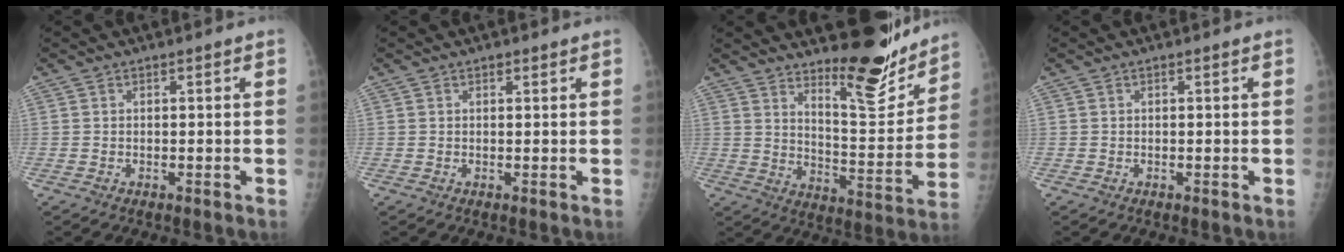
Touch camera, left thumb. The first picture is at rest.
{"total": 0.6, "force": [0.5, 0.3, 0.2], "torque": [-0.002, -0.003, 0.005]}
{"total": 15.3, "force": [12.4, 3.8, 8.1], "torque": [-0.077, -0.109, 0.195]}
{"total": 0.0}